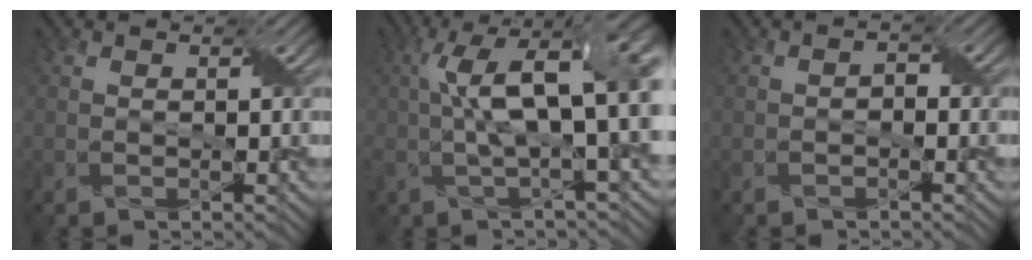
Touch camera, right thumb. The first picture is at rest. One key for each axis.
{"total": 13.8, "fx": 0.8, "fy": 4.9, "fz": 12.9, "tx": -0.234, "ty": 0.010, "tz": 0.017}
{"total": 1.1, "fx": -0.6, "fy": 0.8, "fz": 0.6, "tx": -0.011, "ty": 0.001, "tz": -0.009}